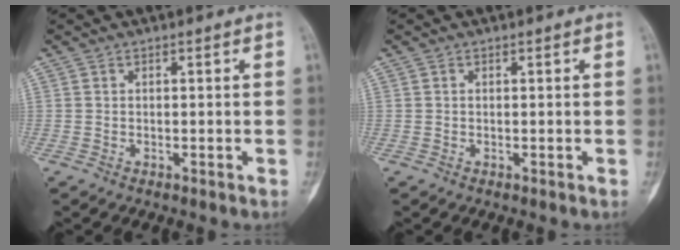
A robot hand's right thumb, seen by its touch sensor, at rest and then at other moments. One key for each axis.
{"total": 0.0}